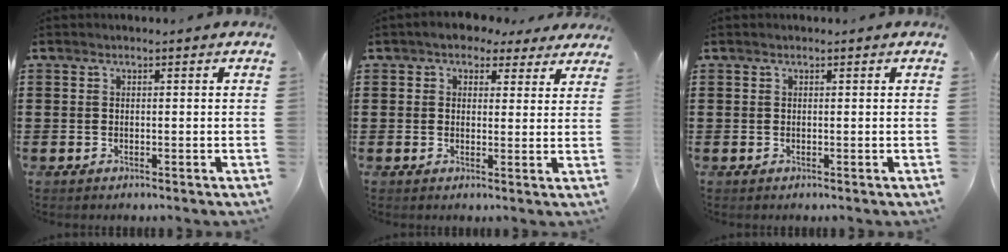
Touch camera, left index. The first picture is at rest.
{"total": 3.6, "force": [3.0, 1.8, 0.8], "torque": [-0.021, -0.003, 0.053]}
{"total": 0.0}